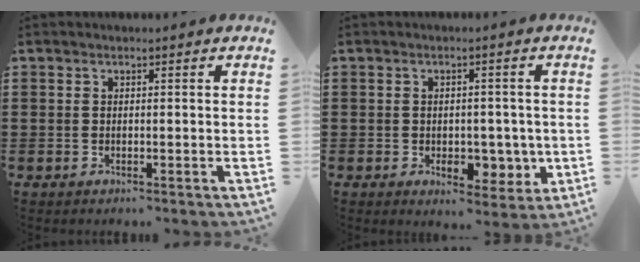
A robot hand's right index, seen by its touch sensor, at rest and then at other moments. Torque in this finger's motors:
{"motor_torque": [0.03, -0.05, 0.16, 0.02]}